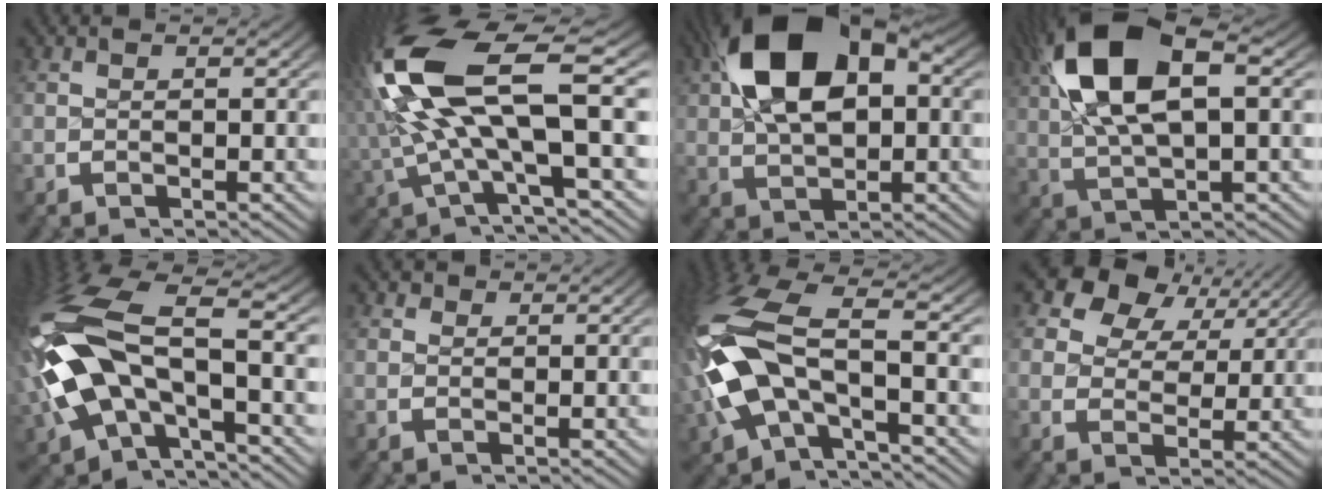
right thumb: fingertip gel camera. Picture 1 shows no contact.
{"total": 12.6, "force": [1.0, 5.9, 11.1], "torque": [-0.233, -0.004, 0.025]}
{"total": 12.4, "force": [2.9, 7.3, 9.6], "torque": [-0.204, -0.010, 0.064]}
{"total": 10.8, "force": [2.7, 5.4, 9.0], "torque": [-0.191, -0.004, 0.057]}
{"total": 13.0, "force": [-1.0, 7.9, 10.3], "torque": [-0.280, -0.039, 0.013]}
{"total": 1.3, "force": [0.9, 0.9, 0.4], "torque": [-0.006, -0.005, 0.015]}
{"total": 11.4, "force": [-1.1, 6.8, 9.1], "torque": [-0.255, -0.035, 0.009]}
{"total": 7.1, "force": [3.6, 4.3, 4.3], "torque": [-0.081, -0.006, 0.066]}